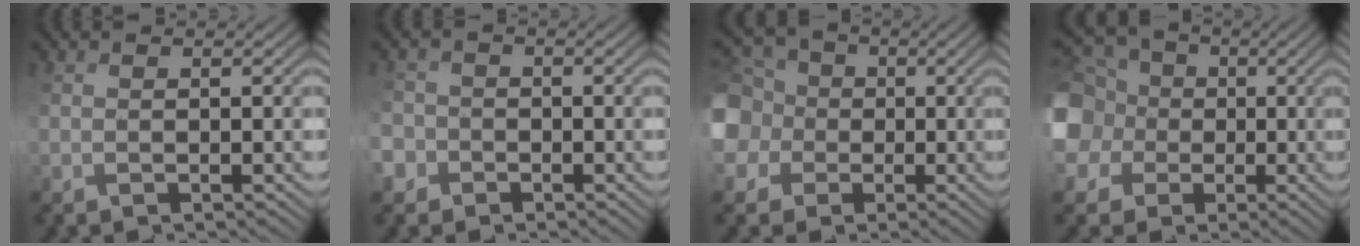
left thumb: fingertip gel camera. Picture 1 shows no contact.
{"total": 3.0, "force": [-1.4, 2.6, 0.4], "torque": [-0.023, 0.003, -0.032]}
{"total": 10.9, "force": [0.5, 10.1, 4.0], "torque": [-0.165, 0.001, -0.014]}
{"total": 13.6, "force": [1.3, 12.5, 5.3], "torque": [-0.207, 0.014, -0.004]}